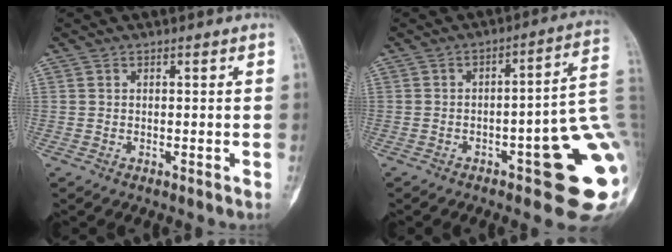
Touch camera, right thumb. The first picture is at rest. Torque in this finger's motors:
{"motor_torque": [3.08, 1.93, 2.02, -0.76, 0.40]}